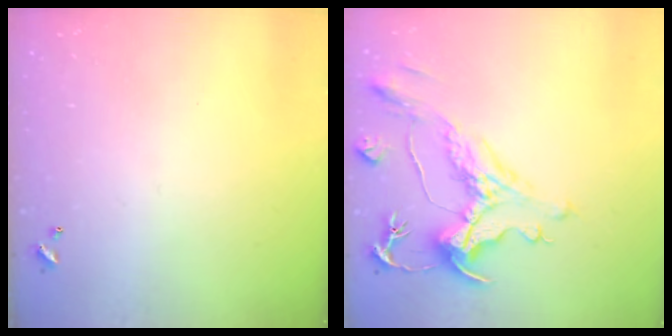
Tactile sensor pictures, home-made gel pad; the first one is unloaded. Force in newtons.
{"total": 1.9, "press": 0.8, "slide": 1.7}